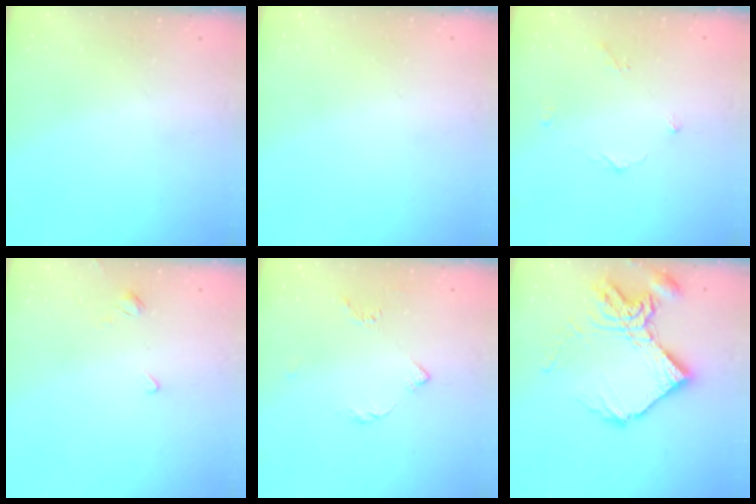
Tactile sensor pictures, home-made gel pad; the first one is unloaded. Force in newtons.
{"total": 1.8, "press": 1.8, "slide": 0.1}
{"total": 2.9, "press": 2.9, "slide": 0.4}
{"total": 1.7, "press": 1.6, "slide": 0.5}
{"total": 4.0, "press": 3.9, "slide": 0.8}
{"total": 15.9, "press": 15.8, "slide": 1.9}